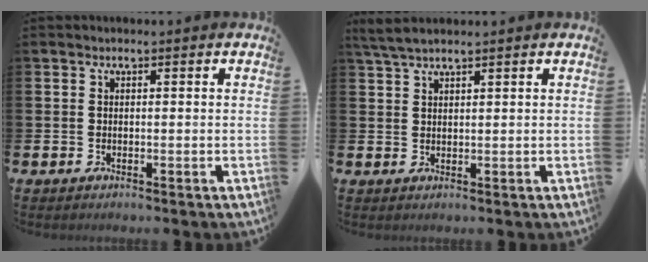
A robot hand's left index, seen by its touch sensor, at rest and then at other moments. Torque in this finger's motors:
{"motor_torque": [-0.27, -0.41, -0.84, -0.02]}